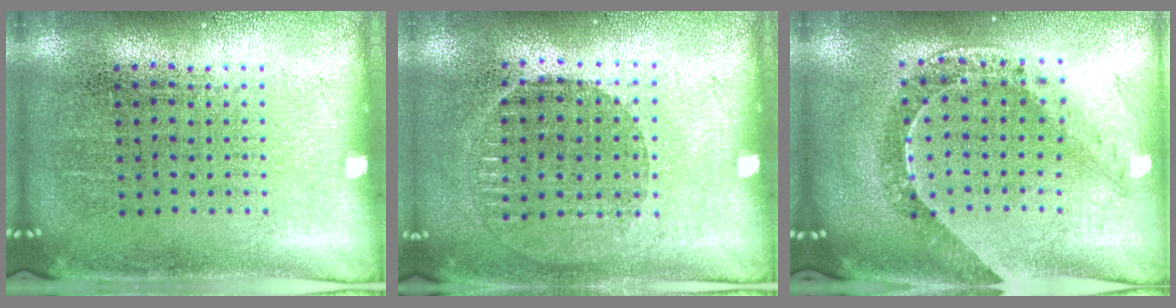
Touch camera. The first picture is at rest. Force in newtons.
{"total": 0.9, "press": 0.9, "slide": 0.2}
{"total": 0.5, "press": 0.5, "slide": 0.1}